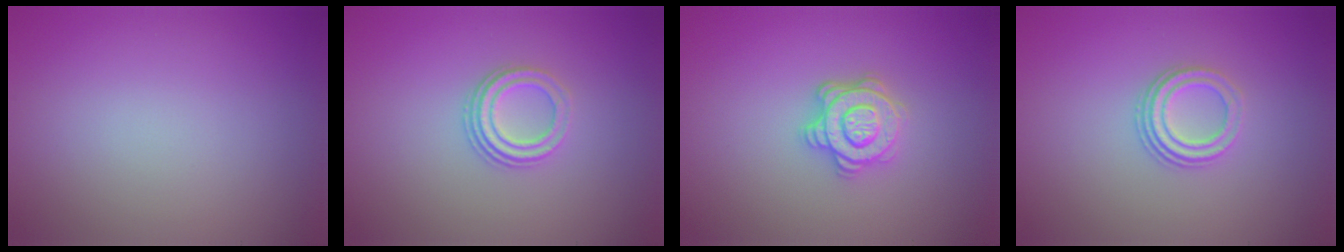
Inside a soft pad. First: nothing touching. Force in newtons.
{"total": 2.9, "press": 2.2, "slide": 1.9}
{"total": 3.6, "press": 3.1, "slide": 1.9}
{"total": 2.9, "press": 2.2, "slide": 1.9}